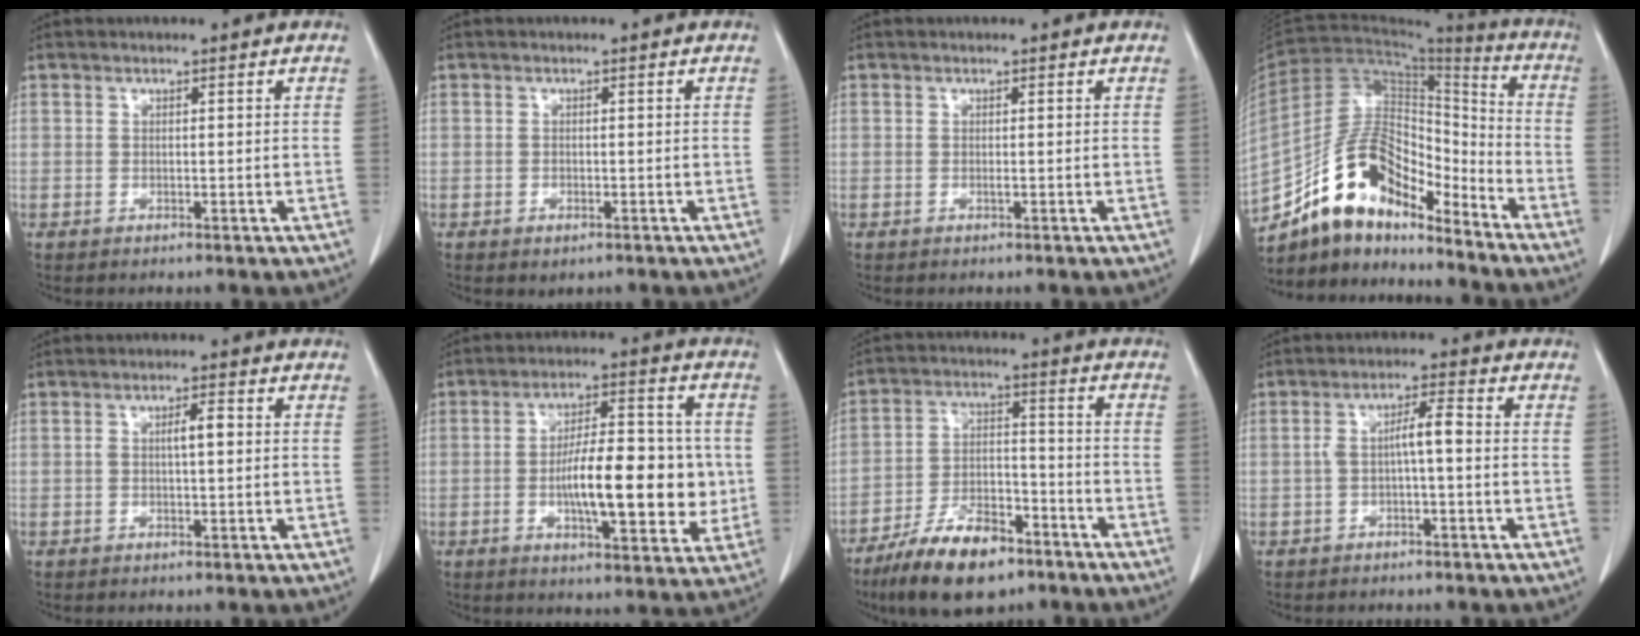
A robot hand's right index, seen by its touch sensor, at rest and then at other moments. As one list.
[{"total": 1.8, "force": [-0.8, 1.2, 1.1], "torque": [-0.014, 0.000, 0.002]}, {"total": 0.0}, {"total": 15.1, "force": [-12.3, 5.7, 6.6], "torque": [-0.112, 0.052, -0.219]}, {"total": 2.6, "force": [0.2, 0.7, 2.5], "torque": [-0.045, 0.009, 0.004]}, {"total": 14.1, "force": [-1.6, 4.5, 13.3], "torque": [-0.212, 0.017, -0.024]}, {"total": 13.1, "force": [-9.0, 4.8, 8.1], "torque": [-0.148, 0.002, -0.159]}, {"total": 4.2, "force": [-0.6, 0.7, 4.1], "torque": [-0.073, 0.018, -0.006]}]